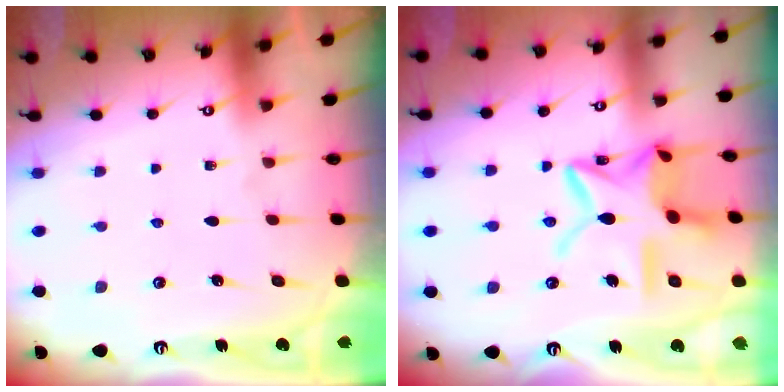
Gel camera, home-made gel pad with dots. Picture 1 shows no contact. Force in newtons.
{"total": 15.6, "press": 15.5, "slide": 1.1}